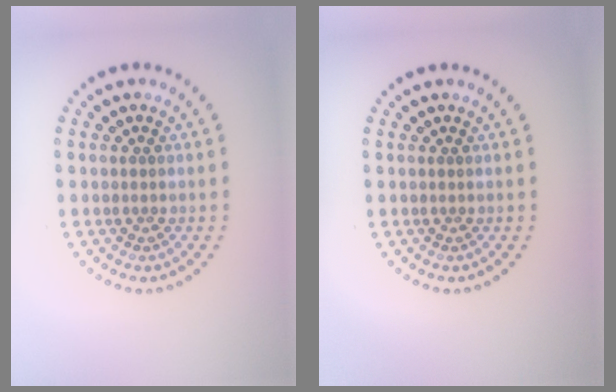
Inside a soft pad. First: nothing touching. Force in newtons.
{"total": 0.0}